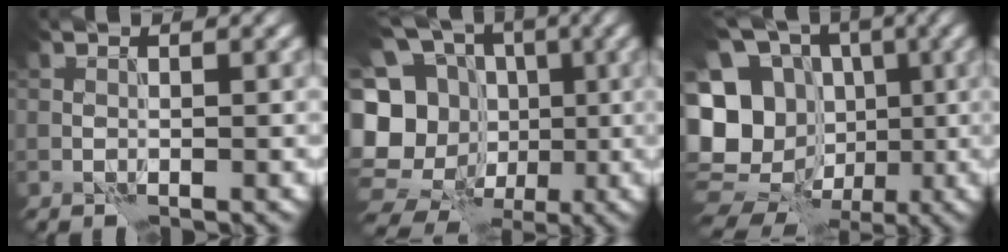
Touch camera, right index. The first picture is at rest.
{"total": 16.9, "force": [-3.0, 14.7, 7.7], "torque": [-0.188, 0.027, -0.061]}
{"total": 19.4, "force": [-4.3, 17.3, 7.8], "torque": [-0.187, 0.015, -0.090]}